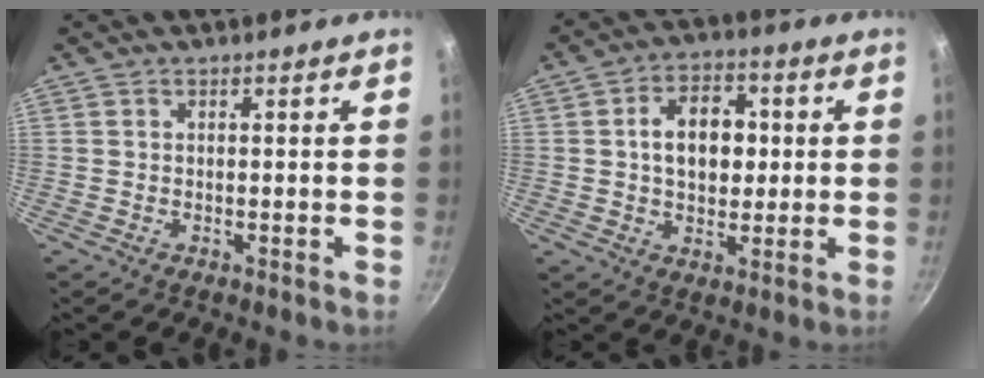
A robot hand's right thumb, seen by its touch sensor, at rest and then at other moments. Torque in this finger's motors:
{"motor_torque": [0.05, 1.81, 1.14, -0.44, 0.31]}